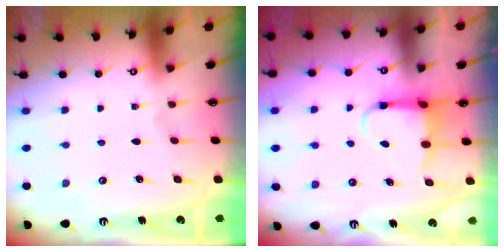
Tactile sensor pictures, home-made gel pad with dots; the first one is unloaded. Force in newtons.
{"total": 3.9, "press": 3.9, "slide": 0.5}